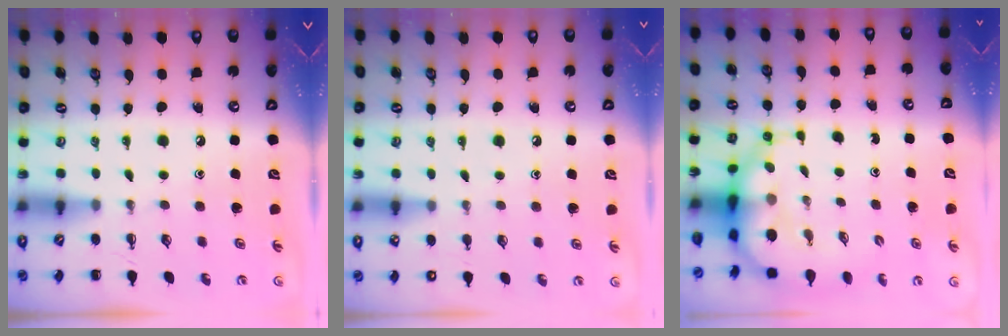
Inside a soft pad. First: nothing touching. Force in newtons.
{"total": 5.7, "press": 5.4, "slide": 1.9}
{"total": 8.7, "press": 8.3, "slide": 2.5}